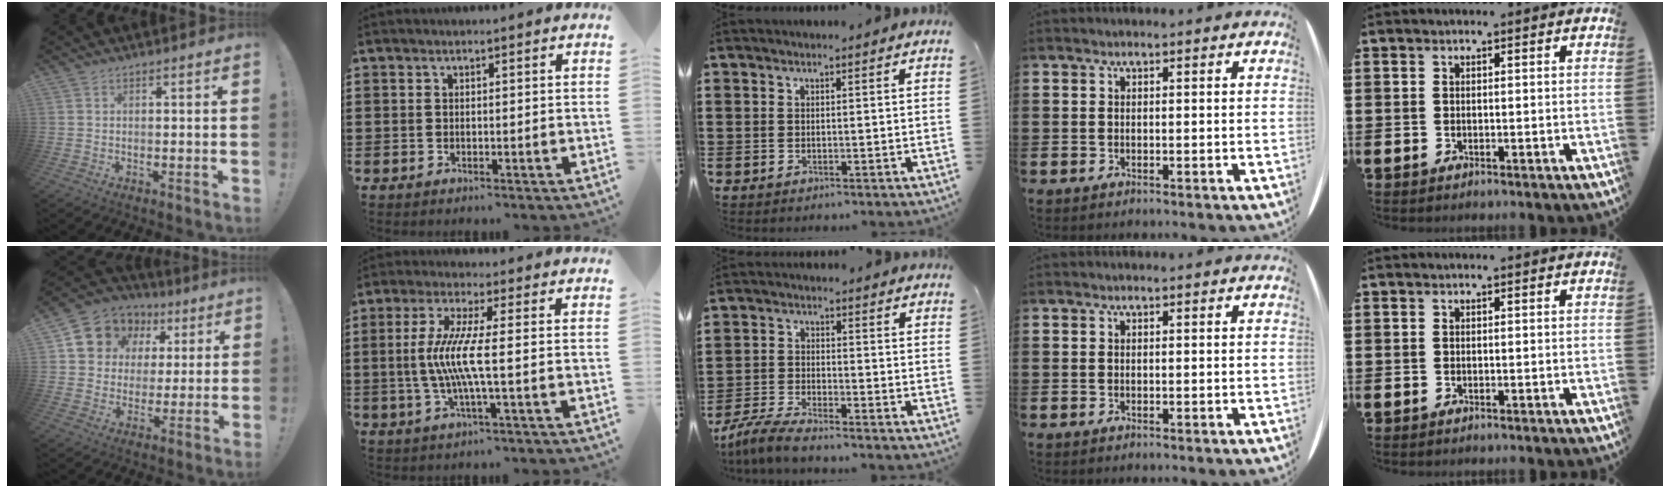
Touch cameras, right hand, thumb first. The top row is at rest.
{"thumb": {"total": 11.0, "force": [4.5, 9.5, 3.3], "torque": [-0.054, -0.027, 0.095]}, "index": {"total": 7.3, "force": [-0.9, 0.1, 7.3], "torque": [-0.160, -0.018, -0.028]}, "middle": {"total": 4.6, "force": [-4.2, 0.3, 1.7], "torque": [-0.052, -0.008, -0.086]}}